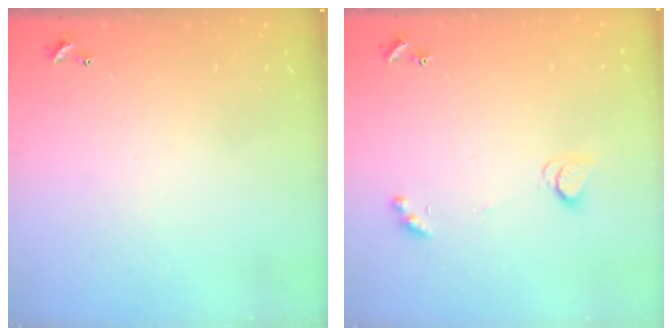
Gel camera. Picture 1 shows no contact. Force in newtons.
{"total": 2.5, "press": 2.5, "slide": 0.3}